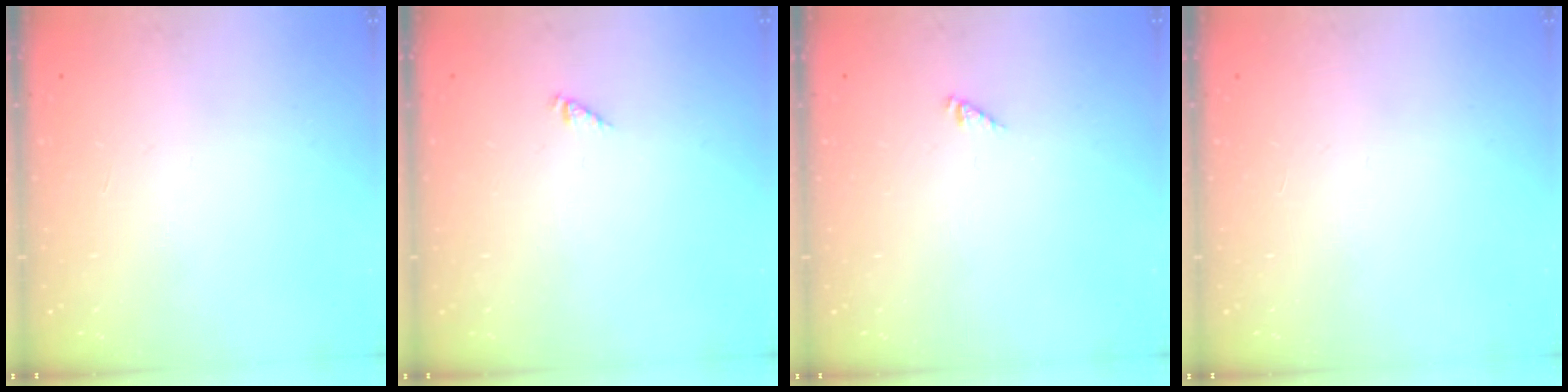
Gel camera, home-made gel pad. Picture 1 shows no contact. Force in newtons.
{"total": 0.0}
{"total": 0.0}
{"total": 0.0}